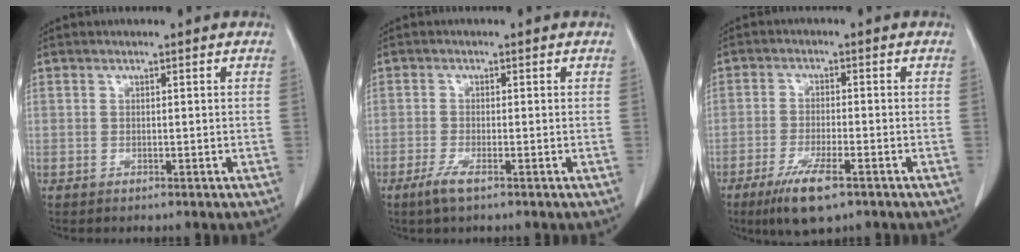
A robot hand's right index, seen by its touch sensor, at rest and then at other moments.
{"total": 2.7, "force": [-1.7, 0.2, 2.2], "torque": [-0.048, -0.007, -0.036]}
{"total": 7.5, "force": [-4.6, 1.3, 5.8], "torque": [-0.112, -0.017, -0.075]}